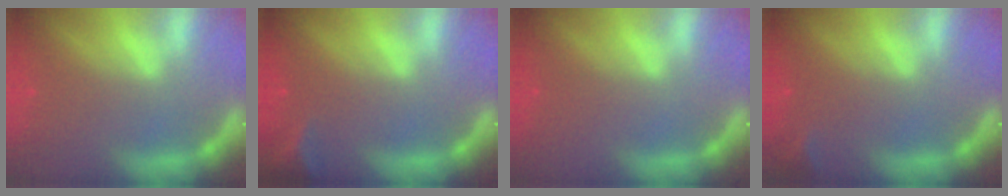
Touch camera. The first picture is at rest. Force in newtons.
{"total": 3.5}
{"total": 0.0}
{"total": 1.4}